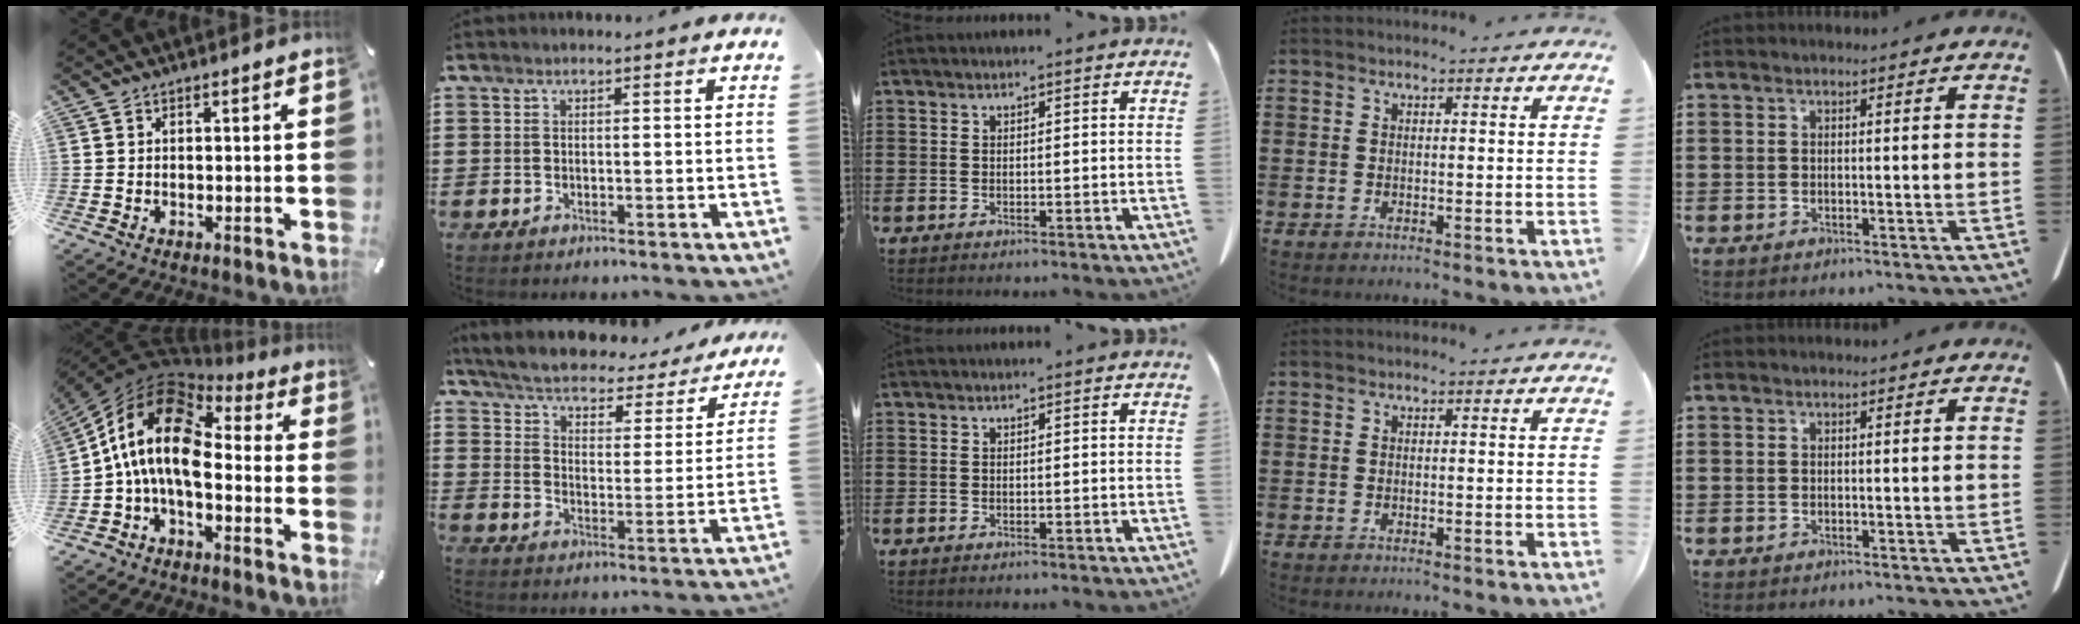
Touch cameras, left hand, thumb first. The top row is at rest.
{"thumb": {"total": 15.7, "force": [-1.2, 9.1, 12.8], "torque": [-0.273, 0.011, -0.026]}, "index": {"total": 3.4, "force": [3.1, 0.5, 1.3], "torque": [-0.045, -0.030, 0.044]}}